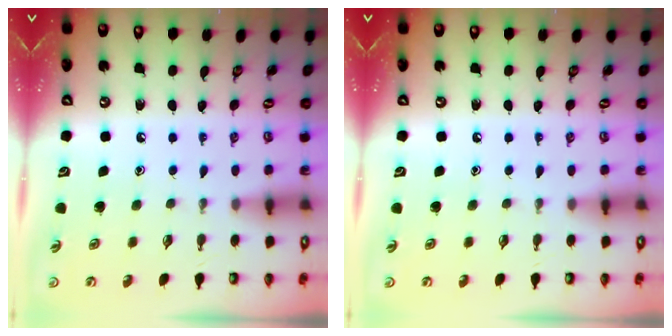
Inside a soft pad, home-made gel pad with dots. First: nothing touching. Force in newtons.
{"total": 0.0}